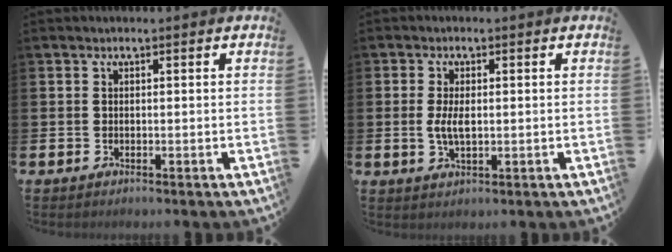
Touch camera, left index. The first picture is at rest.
{"total": 3.3, "force": [0.1, 1.5, 2.9], "torque": [-0.050, 0.002, -0.001]}